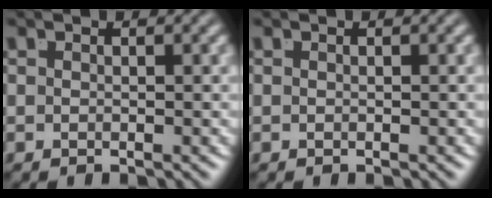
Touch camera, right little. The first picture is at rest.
{"total": 0.0}